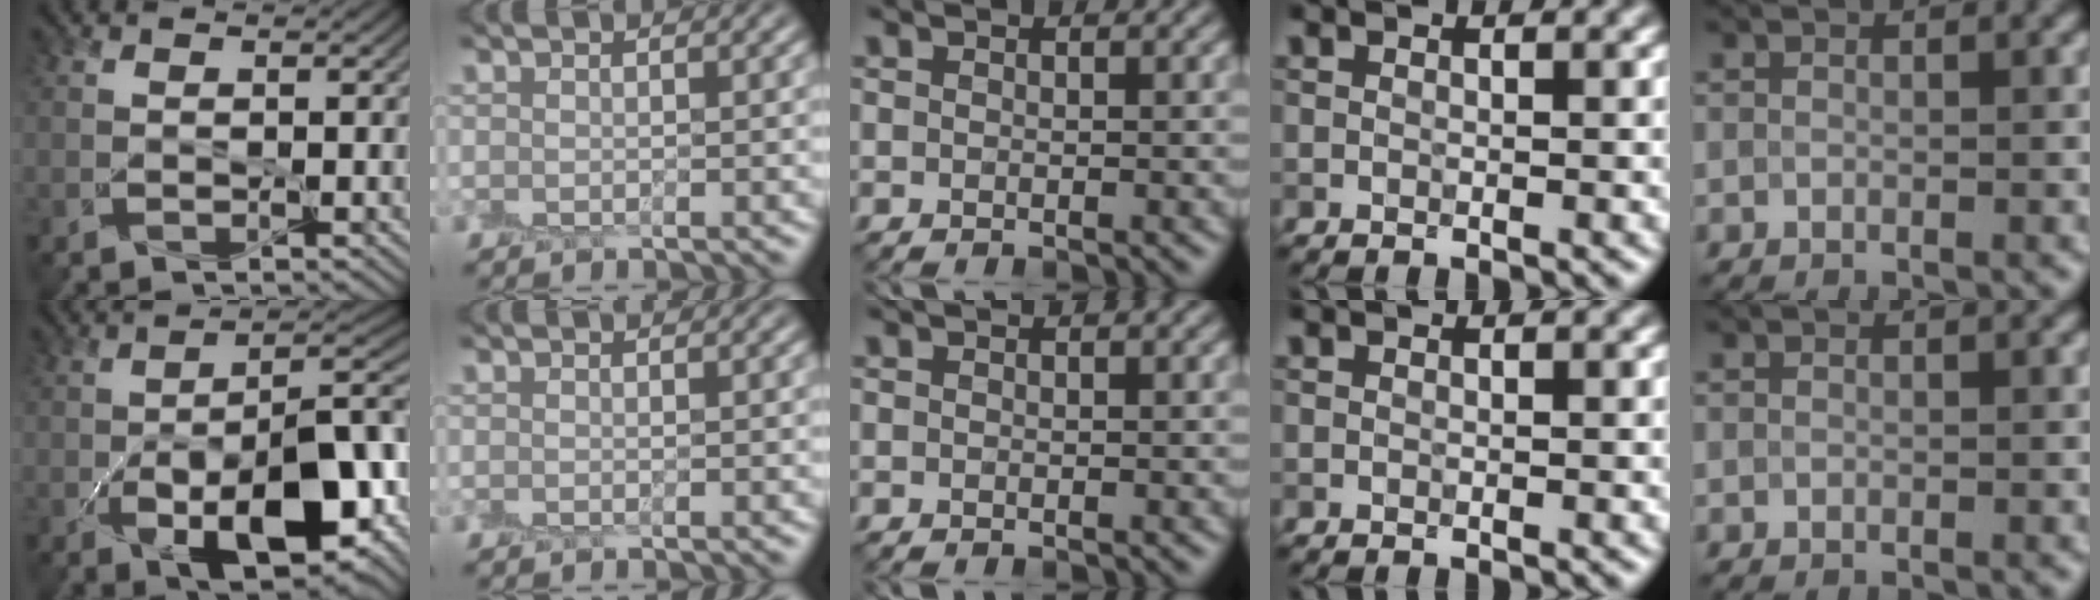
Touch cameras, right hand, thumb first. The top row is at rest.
{"thumb": {"total": 14.6, "force": [-5.2, 6.7, 11.9], "torque": [-0.183, -0.033, -0.075]}, "index": {"total": 0.6, "force": [0.0, -0.4, -0.4], "torque": [0.005, 0.001, 0.001]}}